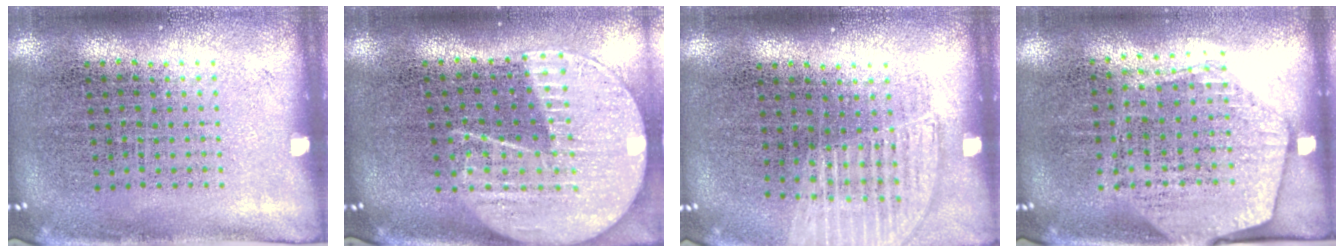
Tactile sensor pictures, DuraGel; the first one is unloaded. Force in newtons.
{"total": 2.2, "press": 1.9, "slide": 1.0}
{"total": 1.1, "press": 1.1, "slide": 0.3}
{"total": 1.8, "press": 1.6, "slide": 0.8}